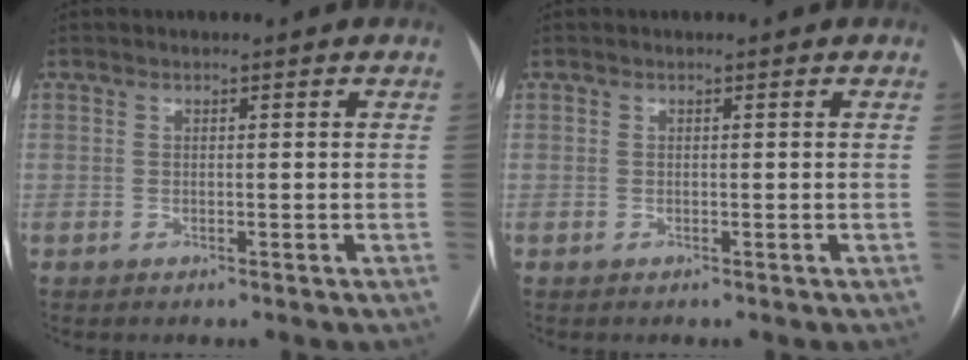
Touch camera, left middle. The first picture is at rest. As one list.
[{"total": 0.0}]